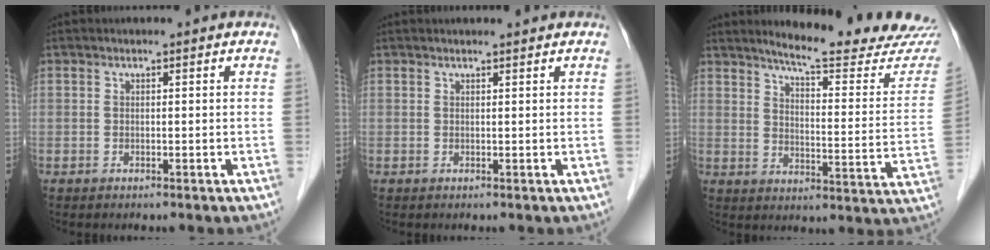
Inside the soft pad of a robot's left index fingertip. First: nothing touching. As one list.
[{"total": 1.6, "force": [1.6, -0.1, 0.4], "torque": [-0.007, 0.007, 0.024]}, {"total": 19.6, "force": [18.1, 1.1, 7.3], "torque": [-0.095, -0.088, 0.218]}]